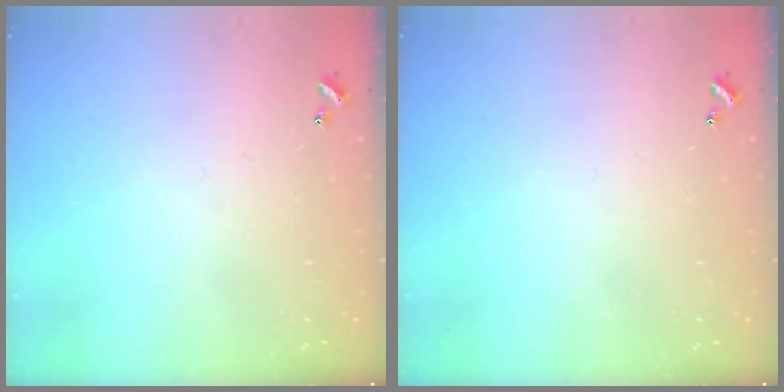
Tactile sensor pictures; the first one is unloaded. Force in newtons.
{"total": 0.0}